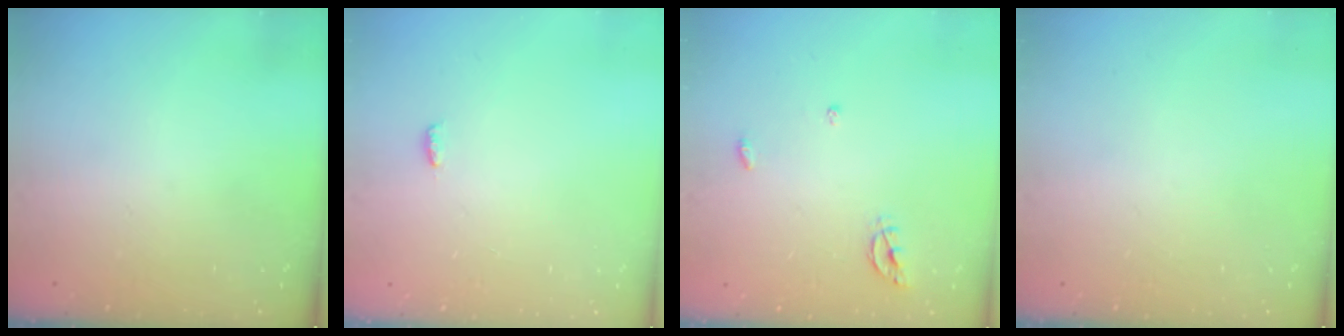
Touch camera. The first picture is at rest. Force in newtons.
{"total": 3.1, "press": 2.7, "slide": 1.5}
{"total": 5.5, "press": 5.5, "slide": 0.2}
{"total": 0.0}